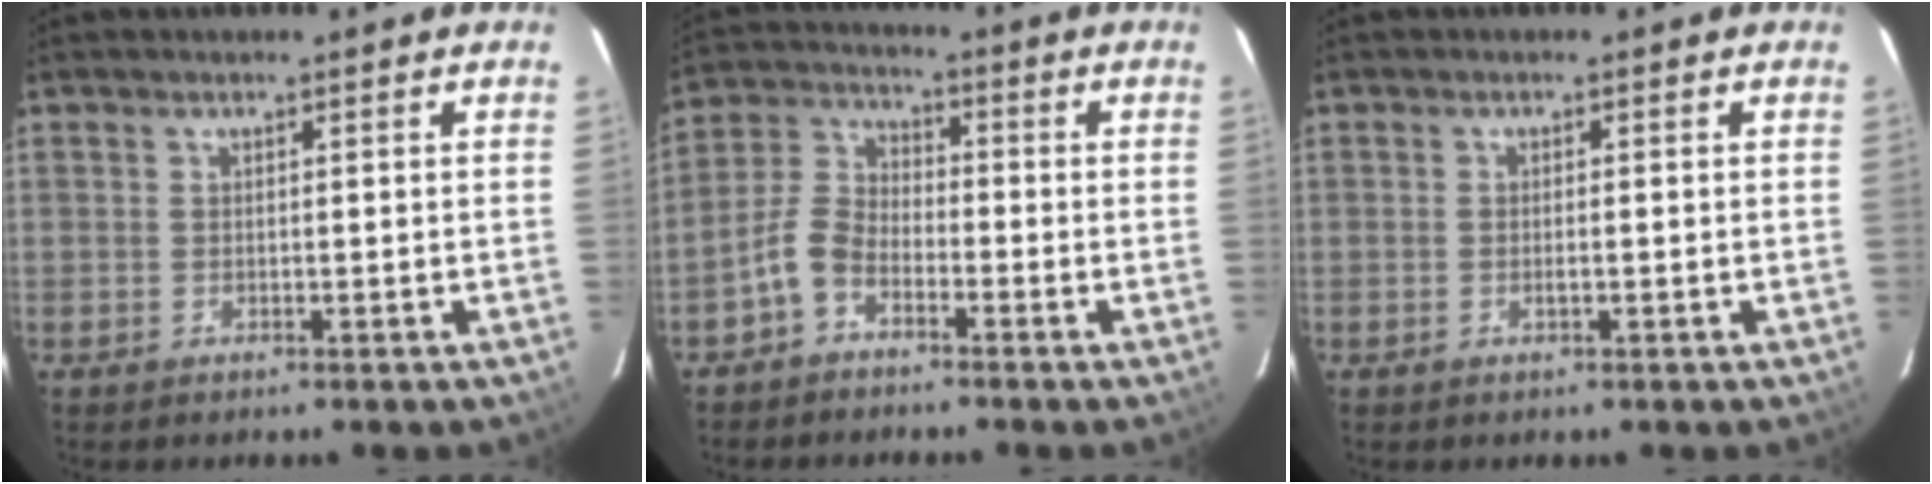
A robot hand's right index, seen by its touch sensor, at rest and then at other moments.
{"total": 5.8, "force": [-3.7, 3.3, 3.2], "torque": [-0.075, 0.019, -0.081]}
{"total": 0.8, "force": [-0.2, 0.1, 0.8], "torque": [-0.014, 0.000, -0.002]}